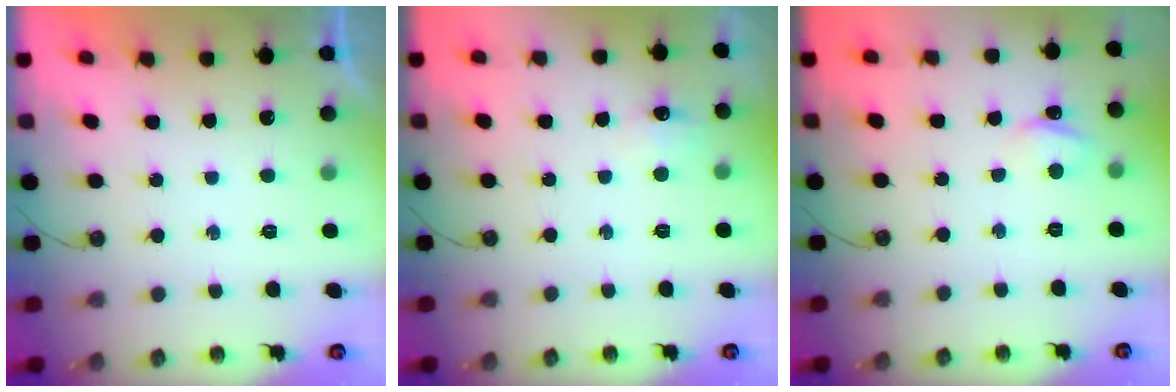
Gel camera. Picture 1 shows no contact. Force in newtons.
{"total": 6.1, "press": 6.1, "slide": 0.8}
{"total": 3.7, "press": 3.7, "slide": 0.5}